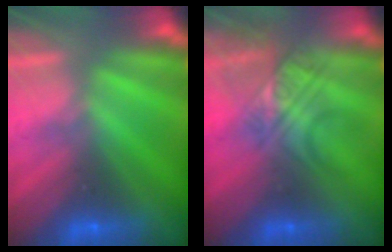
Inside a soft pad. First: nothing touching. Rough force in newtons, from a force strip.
{"total": 2.4}